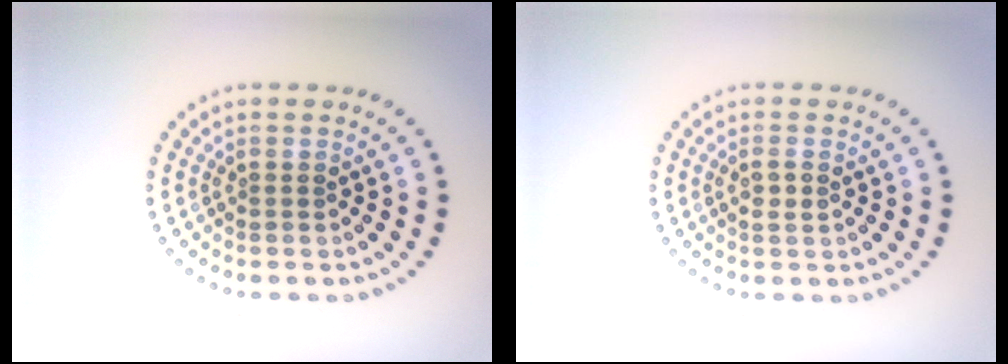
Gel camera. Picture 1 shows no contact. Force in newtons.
{"total": 1.2, "press": 1.2, "slide": 0.3}